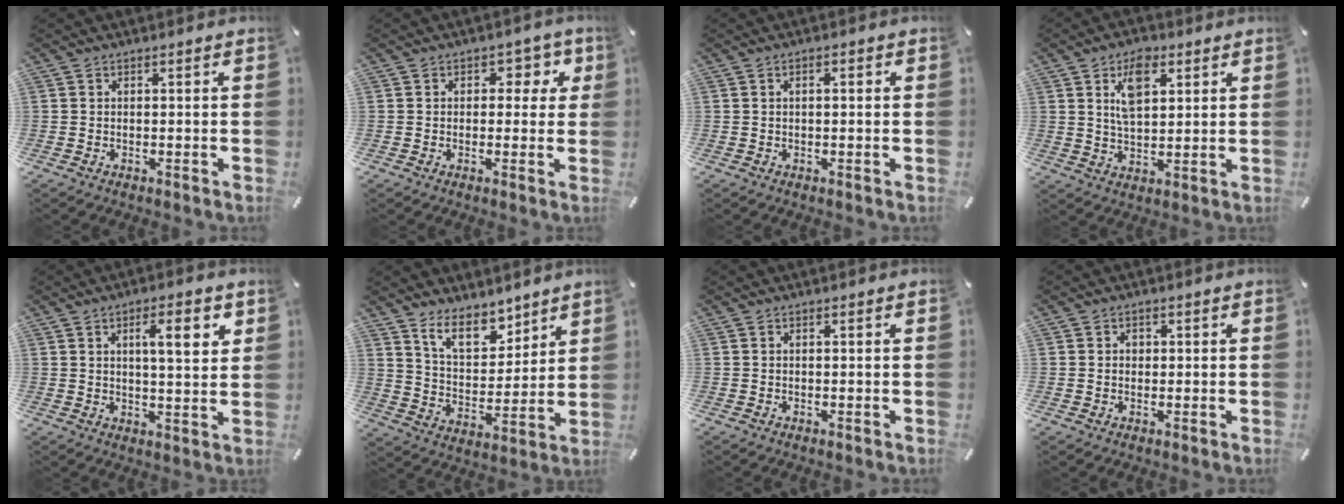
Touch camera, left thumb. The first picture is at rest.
{"total": 5.0, "force": [1.3, 3.8, 3.0], "torque": [-0.017, -0.006, 0.012]}
{"total": 1.3, "force": [0.0, 0.5, 1.1], "torque": [-0.022, 0.003, -0.002]}
{"total": 8.7, "force": [3.6, 5.0, 6.1], "torque": [-0.106, 0.001, 0.063]}
{"total": 8.7, "force": [3.5, 2.3, 7.6], "torque": [-0.116, -0.009, 0.047]}
{"total": 11.1, "force": [8.6, 5.7, 4.2], "torque": [-0.076, -0.053, 0.161]}
{"total": 0.0}
{"total": 1.5, "force": [0.0, 1.3, 0.6], "torque": [-0.006, 0.003, -0.004]}